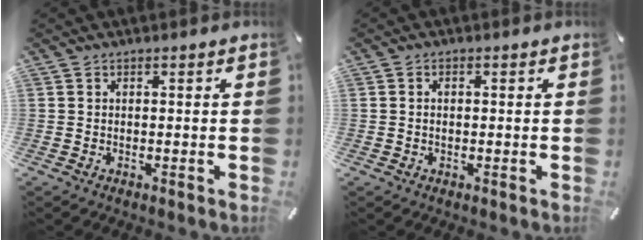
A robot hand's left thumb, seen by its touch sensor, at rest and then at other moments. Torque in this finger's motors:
{"motor_torque": [0.04, -0.51, 0.05, 0.10, -0.01]}